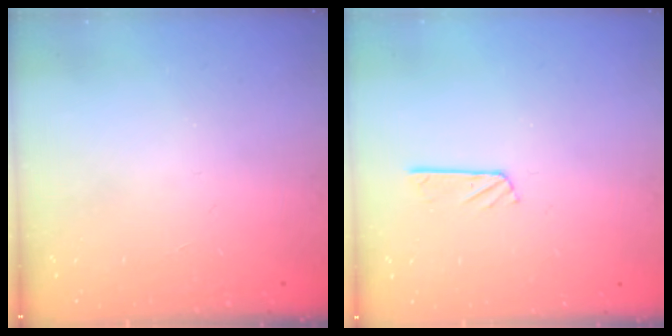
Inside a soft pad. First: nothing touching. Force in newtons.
{"total": 2.8, "press": 2.8, "slide": 0.2}